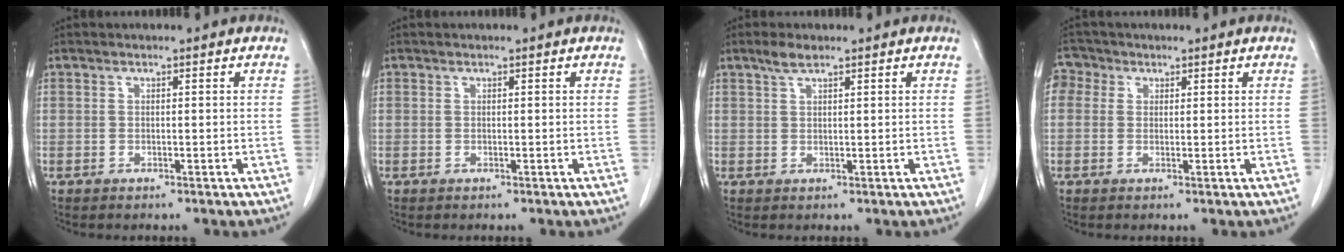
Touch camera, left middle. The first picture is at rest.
{"total": 0.0}
{"total": 2.3, "force": [1.7, 0.4, 1.4], "torque": [-0.034, 0.004, 0.035]}
{"total": 3.1, "force": [1.3, 2.7, 0.9], "torque": [-0.017, 0.010, 0.020]}